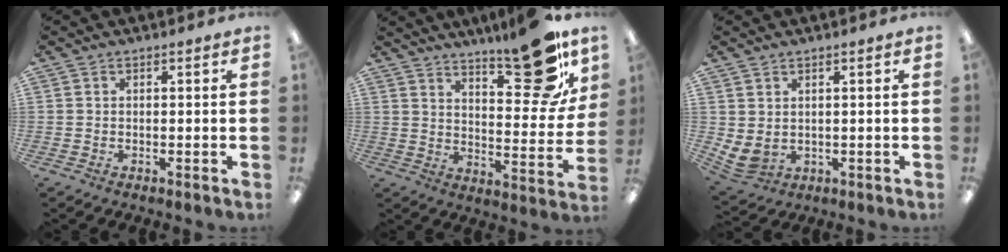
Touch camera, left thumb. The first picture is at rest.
{"total": 19.8, "force": [13.4, 7.1, 12.7], "torque": [-0.156, -0.086, 0.211]}
{"total": 3.4, "force": [1.4, 2.4, 2.0], "torque": [-0.055, -0.007, 0.026]}